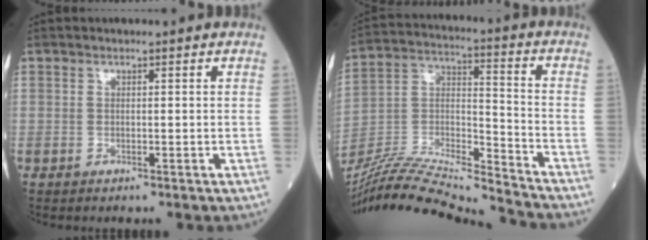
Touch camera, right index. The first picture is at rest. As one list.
[{"total": 22.0, "force": [-20.7, -0.5, 7.4], "torque": [-0.161, -0.011, -0.359]}]